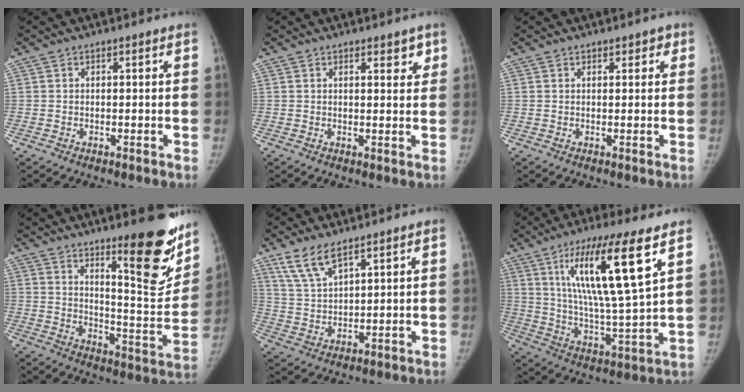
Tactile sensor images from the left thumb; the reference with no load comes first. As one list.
[{"total": 2.6, "force": [1.6, 1.2, 1.6], "torque": [-0.005, -0.009, 0.021]}, {"total": 1.6, "force": [0.9, 1.0, 0.8], "torque": [0.008, -0.002, 0.007]}, {"total": 16.8, "force": [10.6, 4.2, 12.3], "torque": [-0.115, -0.084, 0.157]}, {"total": 7.2, "force": [5.2, 2.2, 4.4], "torque": [-0.083, -0.021, 0.110]}, {"total": 19.2, "force": [8.7, 2.5, 16.9], "torque": [-0.295, -0.044, 0.153]}]